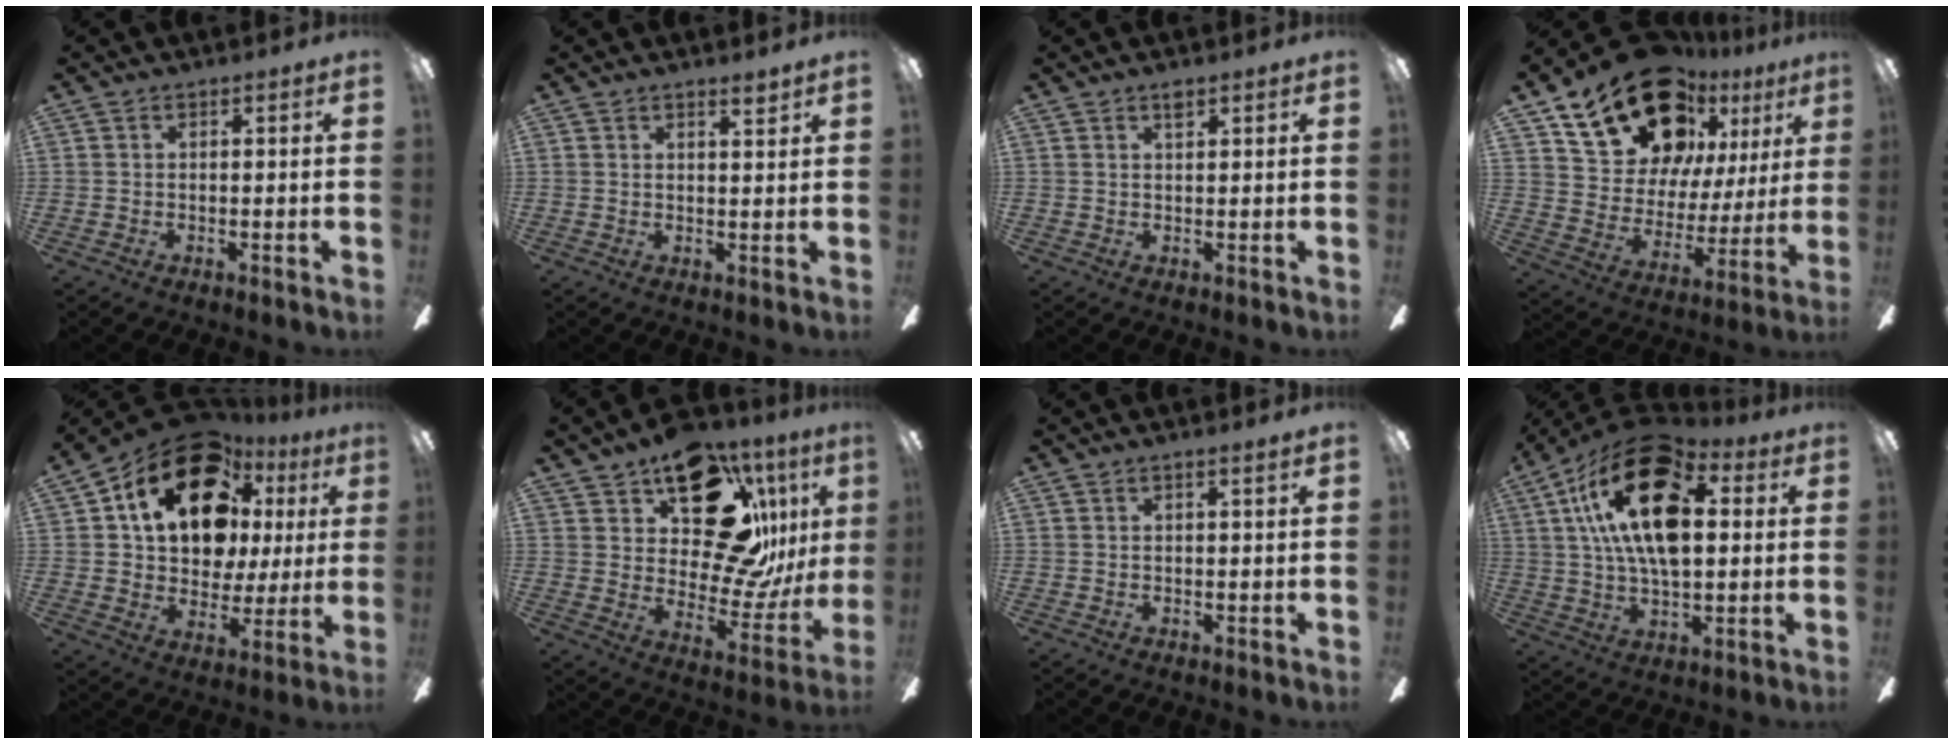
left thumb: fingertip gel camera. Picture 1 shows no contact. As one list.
[{"total": 2.3, "force": [2.0, 0.2, 1.0], "torque": [-0.007, -0.011, 0.033]}, {"total": 1.8, "force": [1.4, 0.5, 1.0], "torque": [-0.015, -0.002, 0.023]}, {"total": 23.5, "force": [15.5, 13.6, 11.4], "torque": [-0.204, -0.080, 0.290]}, {"total": 20.3, "force": [10.8, 12.3, 12.1], "torque": [-0.206, -0.056, 0.189]}, {"total": 22.4, "force": [12.7, 11.7, 14.2], "torque": [-0.193, -0.074, 0.223]}, {"total": 1.1, "force": [0.8, -0.1, 0.7], "torque": [-0.015, -0.001, 0.014]}, {"total": 23.5, "force": [7.6, 12.6, 18.4], "torque": [-0.336, -0.022, 0.121]}]